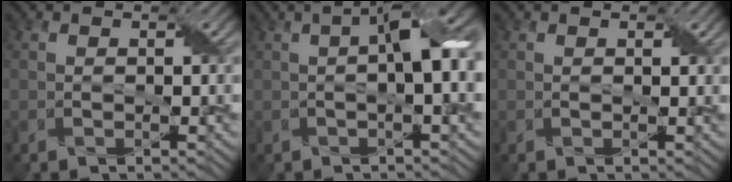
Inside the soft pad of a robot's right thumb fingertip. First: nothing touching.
{"total": 7.3, "force": [0.8, 1.9, 7.0], "torque": [-0.117, 0.016, 0.007]}
{"total": 0.6, "force": [0.4, 0.3, 0.4], "torque": [-0.005, 0.001, 0.007]}